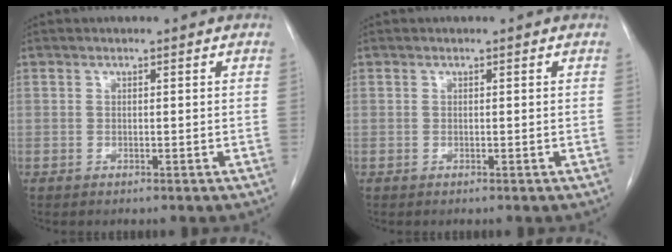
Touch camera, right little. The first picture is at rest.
{"total": 0.0}